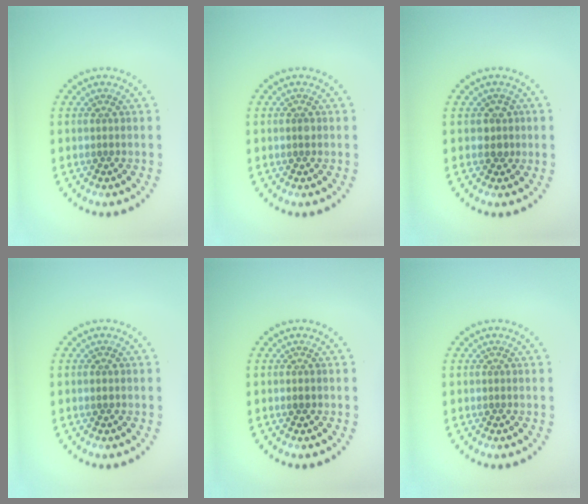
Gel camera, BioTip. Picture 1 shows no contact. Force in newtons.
{"total": 0.6, "press": 0.6, "slide": 0.2}
{"total": 1.5, "press": 1.3, "slide": 0.8}
{"total": 0.7, "press": 0.7, "slide": 0.2}
{"total": 0.9, "press": 0.9, "slide": 0.2}
{"total": 0.0}